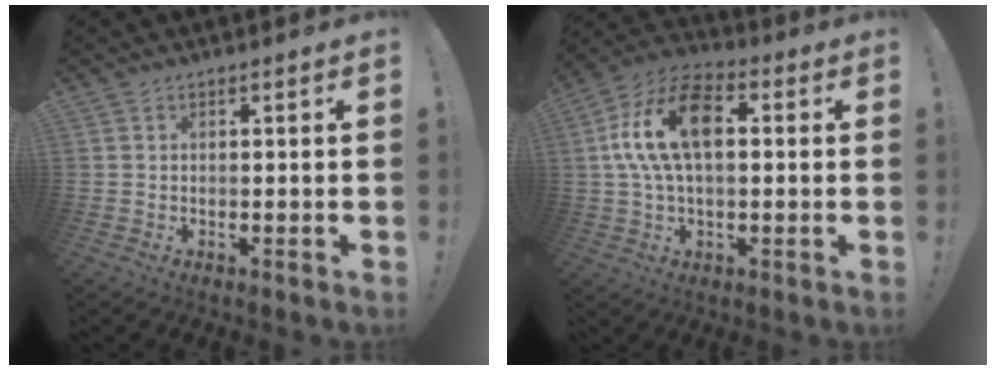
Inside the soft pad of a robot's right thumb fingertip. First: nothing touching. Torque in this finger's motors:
{"motor_torque": [2.46, 2.55, 0.36, 0.10, 0.55]}